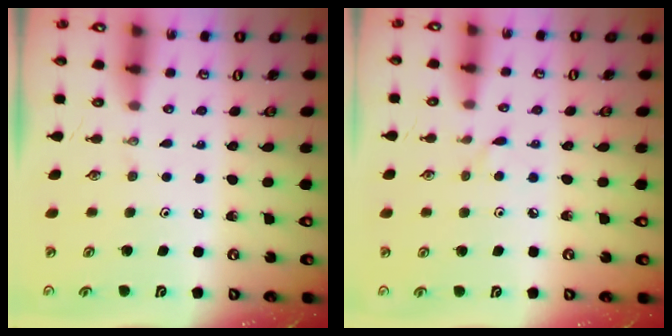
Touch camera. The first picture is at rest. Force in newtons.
{"total": 3.7, "press": 3.7, "slide": 0.5}